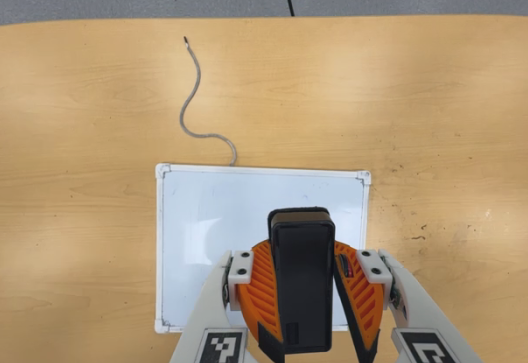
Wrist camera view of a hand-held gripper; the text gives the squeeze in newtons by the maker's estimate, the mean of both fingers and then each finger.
{"total": 8.3, "left": 9.0, "right": 7.7}